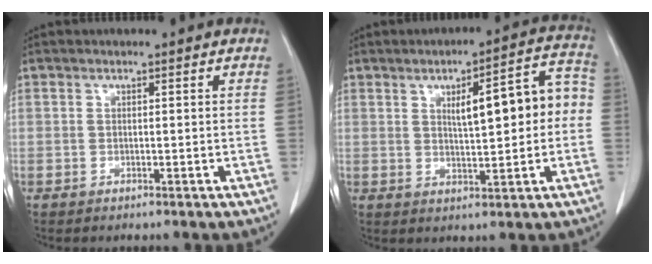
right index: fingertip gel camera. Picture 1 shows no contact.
{"total": 10.5, "force": [1.0, 2.7, 10.0], "torque": [-0.135, 0.035, 0.017]}